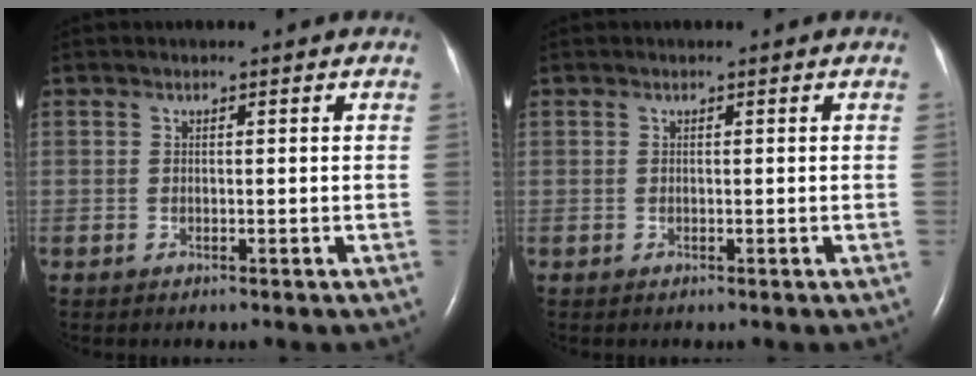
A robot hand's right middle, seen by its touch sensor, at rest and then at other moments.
{"total": 0.0}